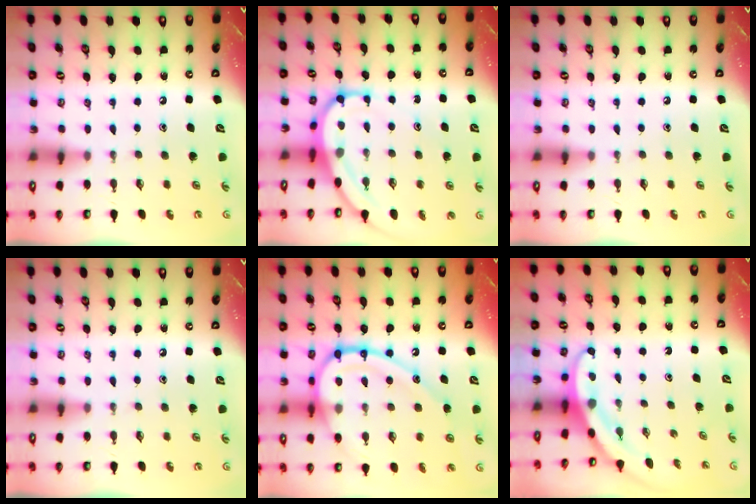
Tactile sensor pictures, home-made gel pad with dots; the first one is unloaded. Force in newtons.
{"total": 8.9, "press": 8.9, "slide": 0.3}
{"total": 0.0}
{"total": 0.0}
{"total": 17.4, "press": 17.3, "slide": 1.8}
{"total": 3.8, "press": 3.8, "slide": 0.3}